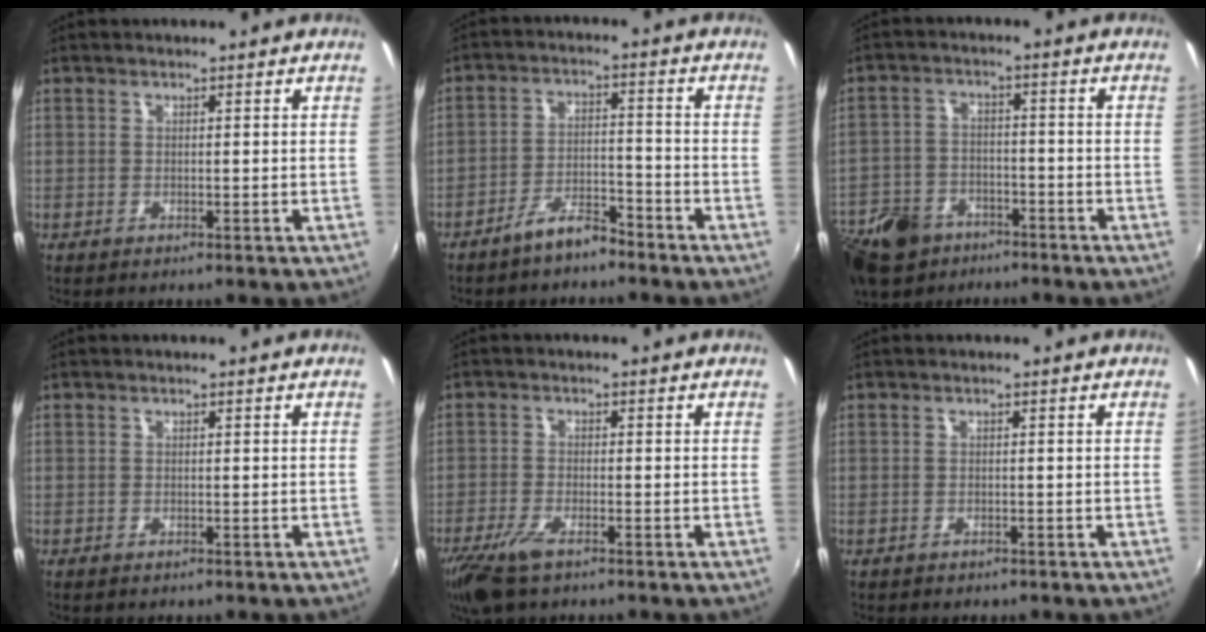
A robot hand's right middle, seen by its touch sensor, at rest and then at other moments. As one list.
[{"total": 5.7, "force": [-4.9, 1.4, 2.6], "torque": [-0.060, 0.009, -0.081]}, {"total": 16.4, "force": [-10.7, 10.0, 7.3], "torque": [-0.199, -0.011, -0.184]}, {"total": 0.0}, {"total": 4.7, "force": [-3.1, 1.2, 3.3], "torque": [-0.082, -0.015, -0.060]}, {"total": 1.3, "force": [-1.1, 0.6, 0.4], "torque": [-0.011, -0.002, -0.014]}]